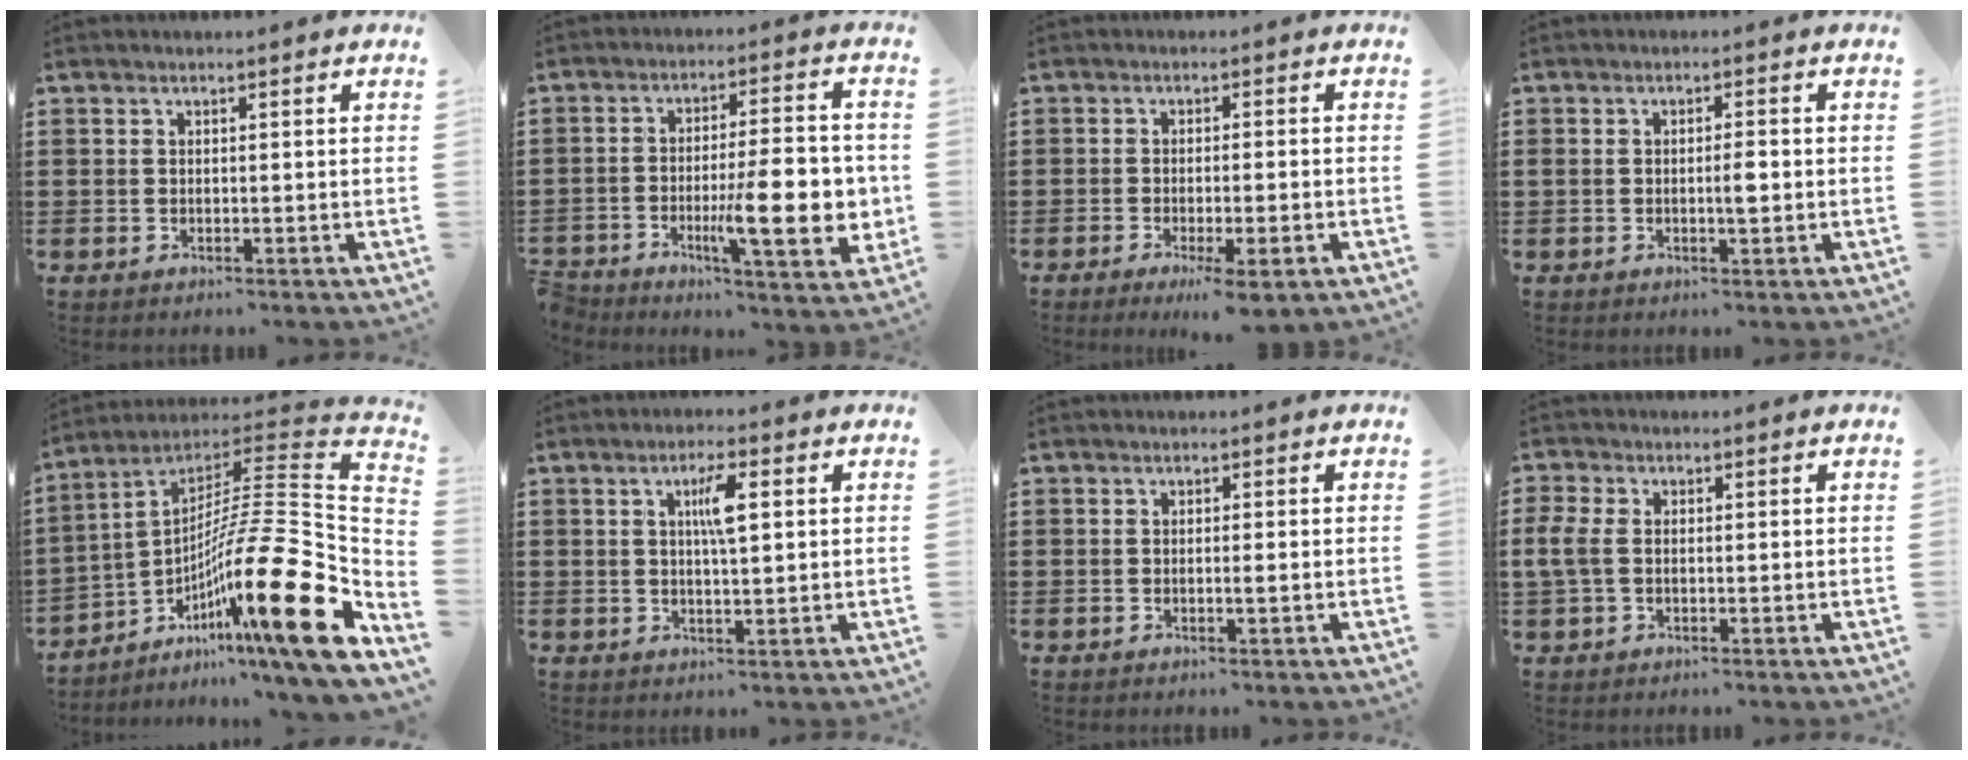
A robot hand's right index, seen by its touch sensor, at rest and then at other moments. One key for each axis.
{"total": 12.3, "fx": -3.4, "fy": 3.2, "fz": 11.4, "tx": -0.172, "ty": -0.010, "tz": -0.060}
{"total": 3.3, "fx": -2.0, "fy": 0.1, "fz": 2.6, "tx": -0.049, "ty": -0.009, "tz": -0.036}
{"total": 2.4, "fx": -0.3, "fy": 0.6, "fz": 2.3, "tx": -0.043, "ty": 0.001, "tz": -0.007}
{"total": 21.8, "fx": -7.4, "fy": 3.1, "fz": 20.3, "tx": -0.347, "ty": -0.019, "tz": -0.138}
{"total": 4.6, "fx": 1.2, "fy": 1.0, "fz": 4.3, "tx": -0.080, "ty": 0.006, "tz": 0.014}
{"total": 0.9, "fx": -0.2, "fy": -0.1, "fz": 0.8, "tx": -0.014, "ty": -0.005, "tz": -0.003}
{"total": 3.6, "fx": -0.2, "fy": 2.2, "fz": 2.9, "tx": -0.088, "ty": -0.005, "tz": -0.012}